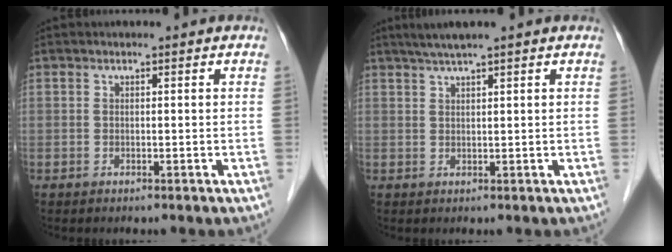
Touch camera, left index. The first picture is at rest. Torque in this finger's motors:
{"motor_torque": [0.12, -0.09, 0.14, 0.04]}